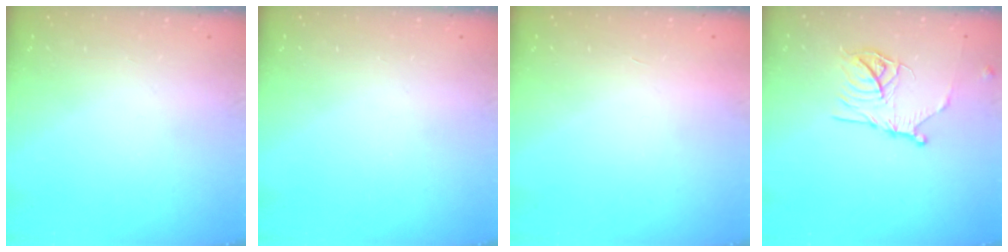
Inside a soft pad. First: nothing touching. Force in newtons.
{"total": 0.0}
{"total": 1.7, "press": 1.7, "slide": 0.1}
{"total": 13.2, "press": 13.2, "slide": 0.8}